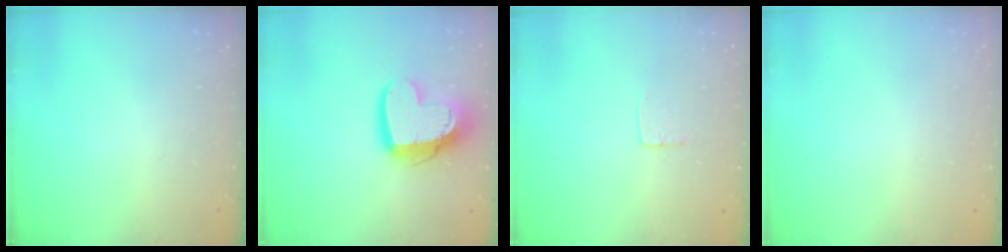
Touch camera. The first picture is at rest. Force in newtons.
{"total": 15.8, "press": 15.8, "slide": 1.3}
{"total": 2.7, "press": 2.7, "slide": 0.1}
{"total": 0.0}